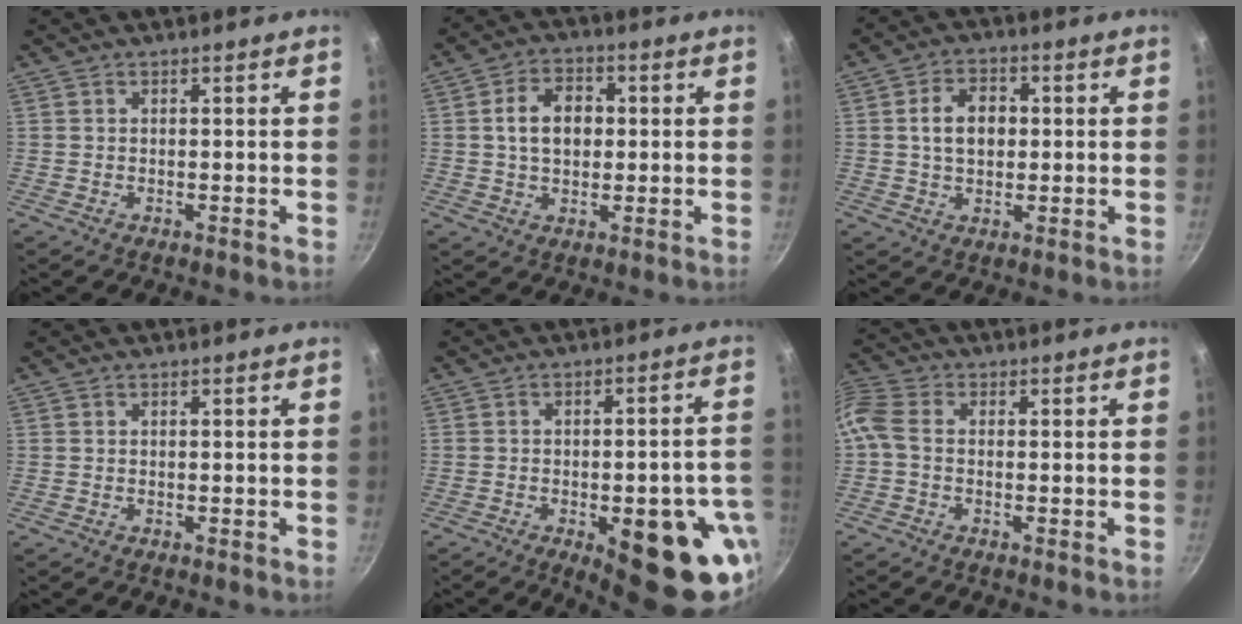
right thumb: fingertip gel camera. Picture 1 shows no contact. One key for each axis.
{"total": 8.2, "fx": 0.8, "fy": 5.9, "fz": 5.7, "tx": -0.075, "ty": 0.013, "tz": 0.008}
{"total": 7.4, "fx": 0.7, "fy": 5.2, "fz": 5.1, "tx": -0.066, "ty": 0.011, "tz": 0.008}
{"total": 0.0}
{"total": 20.2, "fx": -8.1, "fy": 7.9, "fz": 16.8, "tx": -0.143, "ty": 0.017, "tz": -0.094}
{"total": 6.6, "fx": -0.7, "fy": 4.5, "fz": 4.8, "tx": -0.114, "ty": 0.018, "tz": -0.032}